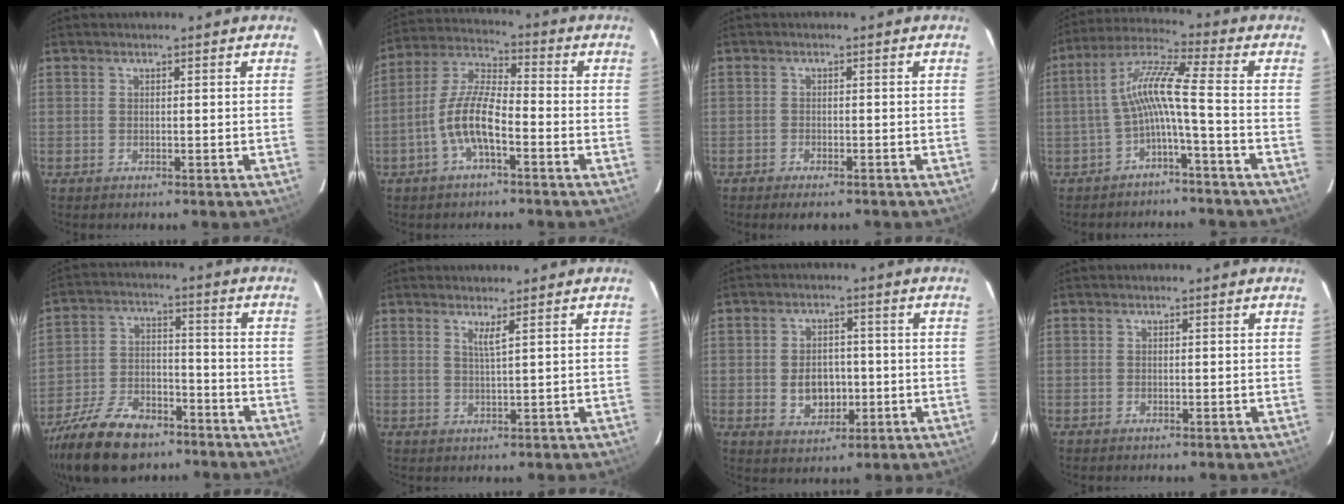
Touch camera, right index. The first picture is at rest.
{"total": 9.7, "force": [-3.8, 2.9, 8.4], "torque": [-0.182, 0.009, -0.076]}
{"total": 3.0, "force": [-2.3, 1.1, 1.6], "torque": [-0.040, -0.007, -0.038]}
{"total": 8.4, "force": [-2.6, -0.5, 8.0], "torque": [-0.176, 0.017, -0.049]}
{"total": 18.9, "force": [-13.7, 8.9, 9.5], "torque": [-0.217, -0.014, -0.235]}
{"total": 1.9, "force": [1.1, -0.4, 1.4], "torque": [-0.026, -0.005, 0.019]}
{"total": 6.9, "force": [-1.0, 5.1, 4.5], "torque": [-0.088, 0.004, -0.006]}
{"total": 0.0}